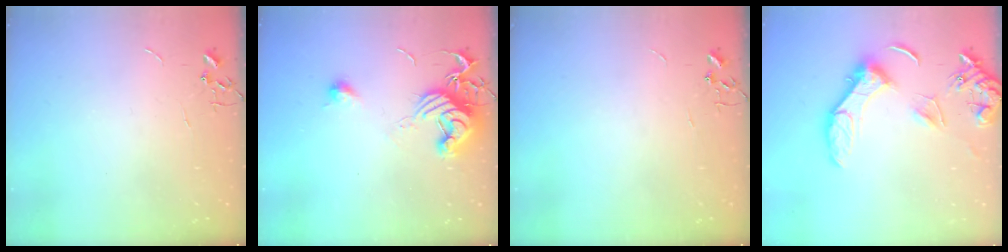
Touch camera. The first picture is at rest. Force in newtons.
{"total": 14.2, "press": 14.2, "slide": 0.8}
{"total": 0.0}
{"total": 14.7, "press": 14.7, "slide": 1.4}